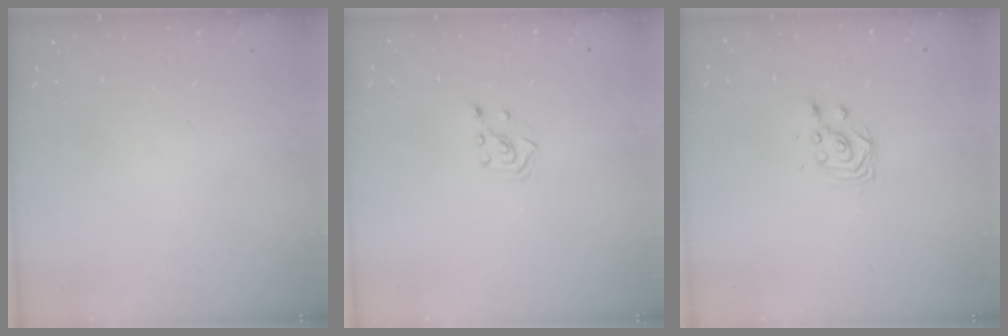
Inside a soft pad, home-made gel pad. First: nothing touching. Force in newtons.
{"total": 2.3, "press": 2.2, "slide": 0.7}
{"total": 2.8, "press": 2.8, "slide": 0.3}